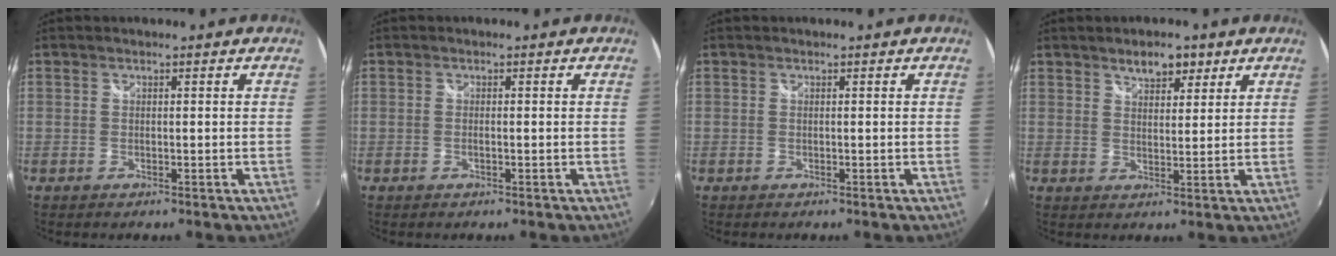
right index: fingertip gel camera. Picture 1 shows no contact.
{"total": 0.6, "force": [-0.2, 0.2, 0.6], "torque": [-0.013, -0.001, -0.005]}
{"total": 0.0}
{"total": 5.1, "force": [3.4, 2.5, 2.8], "torque": [-0.039, 0.007, 0.055]}